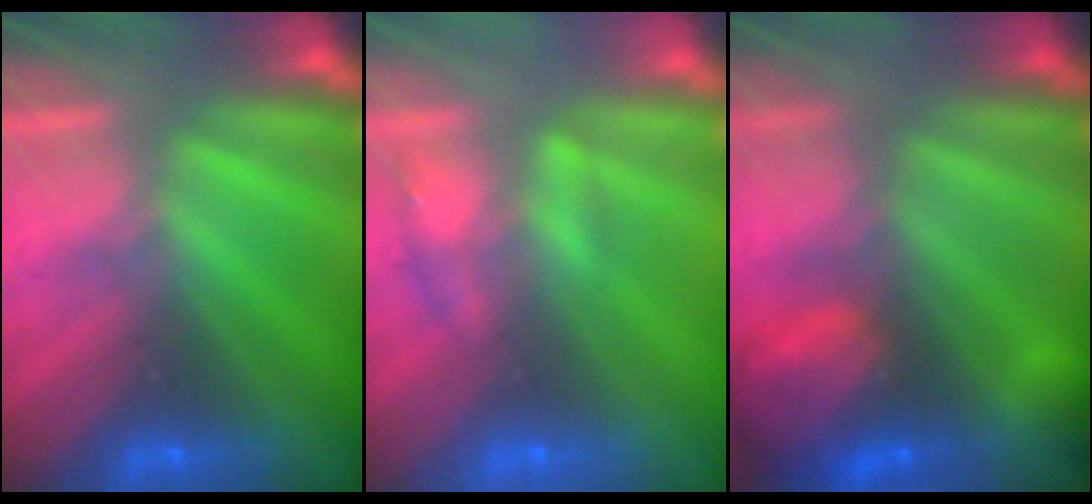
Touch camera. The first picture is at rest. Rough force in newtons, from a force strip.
{"total": 2.2}
{"total": 10.8}